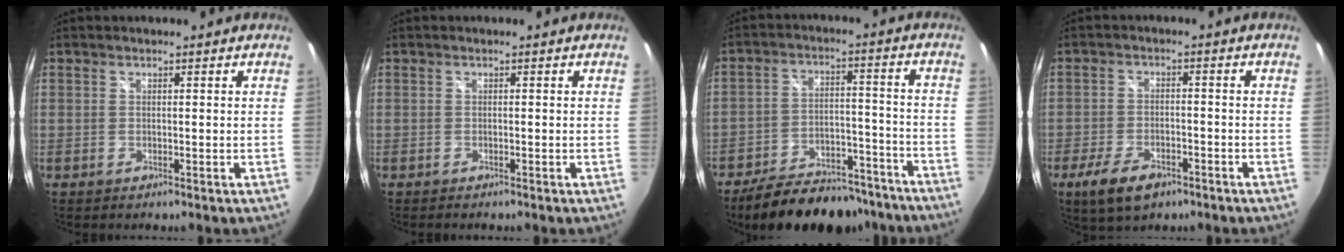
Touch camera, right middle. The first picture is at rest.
{"total": 0.9, "force": [-0.8, 0.2, 0.3], "torque": [-0.008, -0.005, -0.015]}
{"total": 18.0, "force": [-15.4, 7.2, 6.0], "torque": [-0.116, 0.028, -0.200]}
{"total": 8.6, "force": [-5.5, 4.1, 5.2], "torque": [-0.128, -0.016, -0.093]}